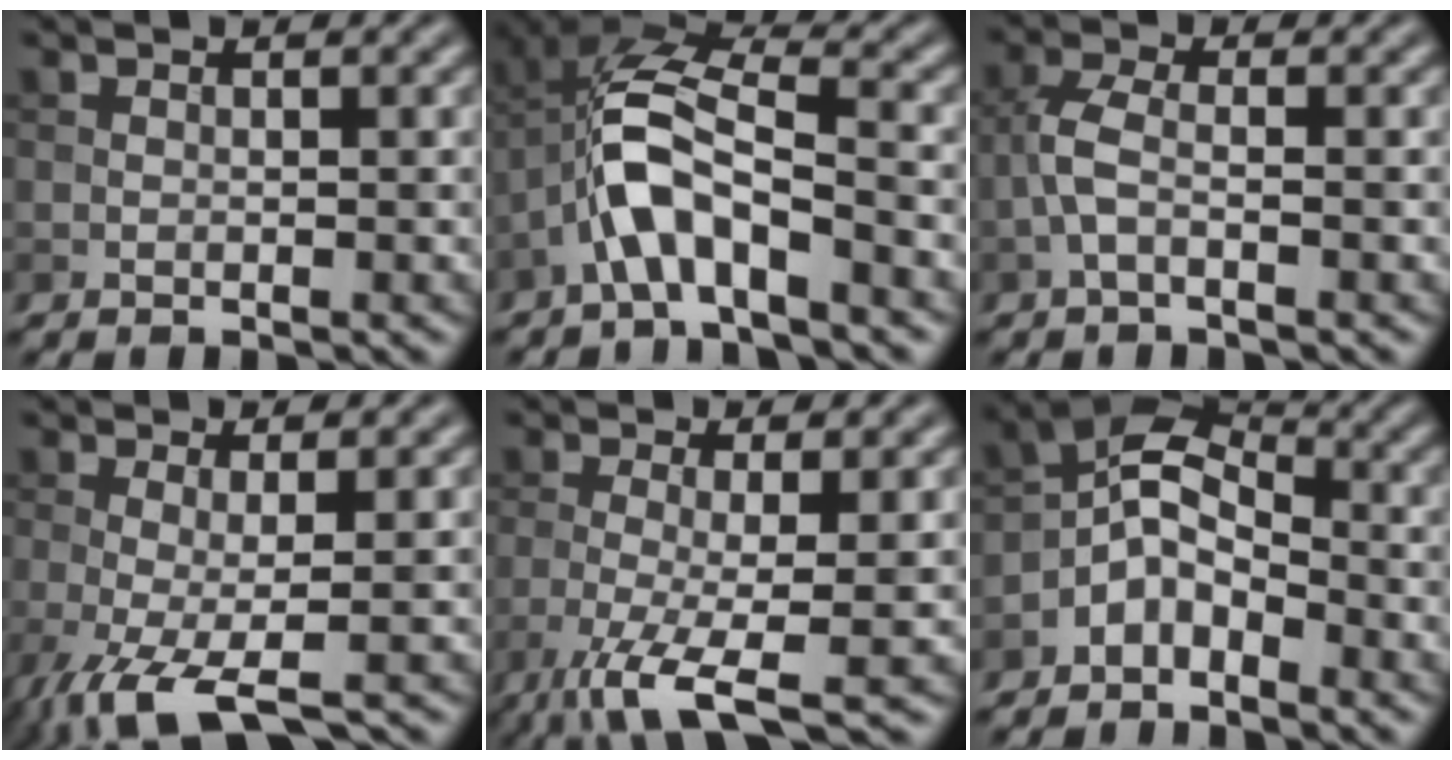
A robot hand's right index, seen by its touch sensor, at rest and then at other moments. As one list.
[{"total": 7.1, "force": [-3.0, 2.7, 5.9], "torque": [-0.124, 0.017, -0.063]}, {"total": 2.6, "force": [-0.9, 0.9, 2.3], "torque": [-0.057, 0.007, -0.024]}, {"total": 4.8, "force": [-2.2, 0.8, 4.1], "torque": [-0.081, -0.012, -0.048]}, {"total": 6.2, "force": [-2.7, 1.2, 5.4], "torque": [-0.103, -0.010, -0.058]}, {"total": 4.6, "force": [-2.4, 2.6, 2.9], "torque": [-0.050, 0.012, -0.057]}]